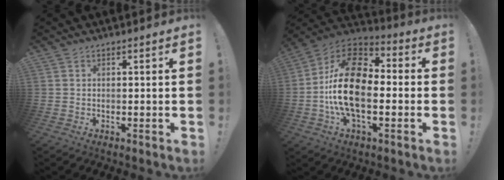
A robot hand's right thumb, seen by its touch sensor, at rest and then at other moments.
{"total": 21.4, "force": [-2.5, 12.3, 17.3], "torque": [-0.331, 0.025, -0.039]}